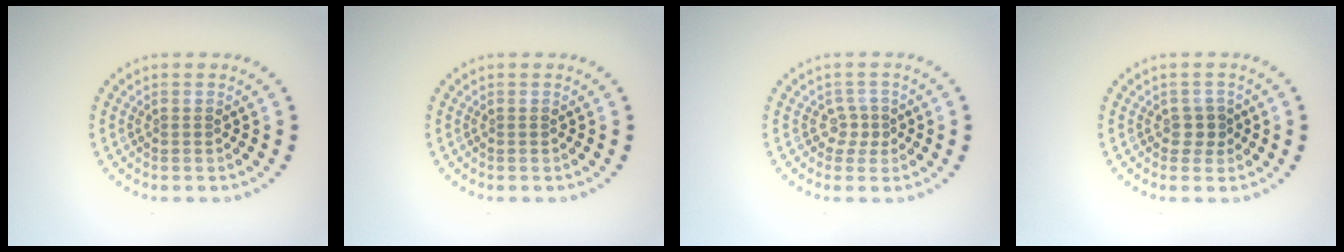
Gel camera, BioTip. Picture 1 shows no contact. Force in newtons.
{"total": 0.0}
{"total": 1.6, "press": 1.1, "slide": 1.3}
{"total": 1.3, "press": 1.1, "slide": 0.6}